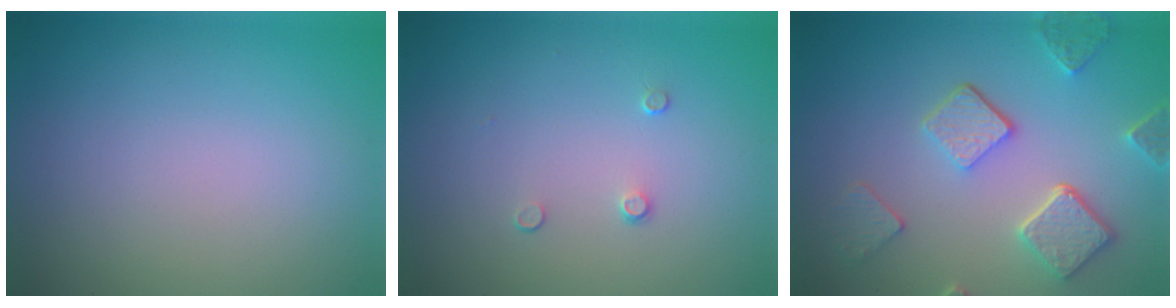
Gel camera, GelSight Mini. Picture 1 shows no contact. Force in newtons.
{"total": 0.8, "press": 0.4, "slide": 0.6}
{"total": 5.1, "press": 3.9, "slide": 3.2}